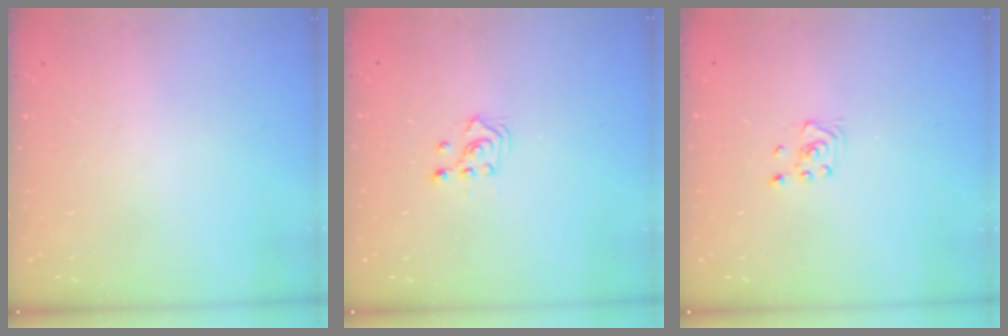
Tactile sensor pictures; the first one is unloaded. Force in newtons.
{"total": 2.5, "press": 2.3, "slide": 1.0}
{"total": 2.8, "press": 2.6, "slide": 1.0}